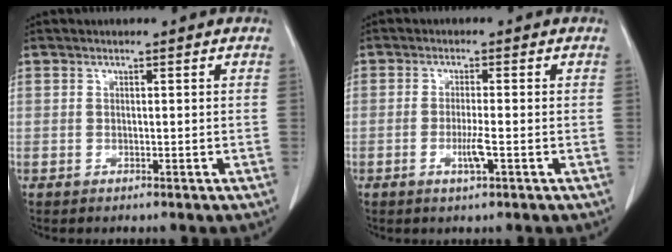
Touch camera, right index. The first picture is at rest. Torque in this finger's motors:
{"motor_torque": [0.14, 0.05, 0.04, 0.04]}